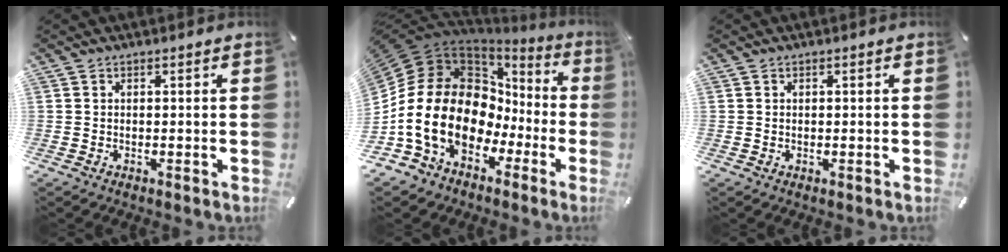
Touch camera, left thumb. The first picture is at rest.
{"total": 22.0, "force": [-1.7, 15.9, 15.1], "torque": [-0.327, -0.017, -0.016]}
{"total": 0.6, "force": [0.0, 0.5, 0.3], "torque": [-0.007, 0.002, 0.000]}